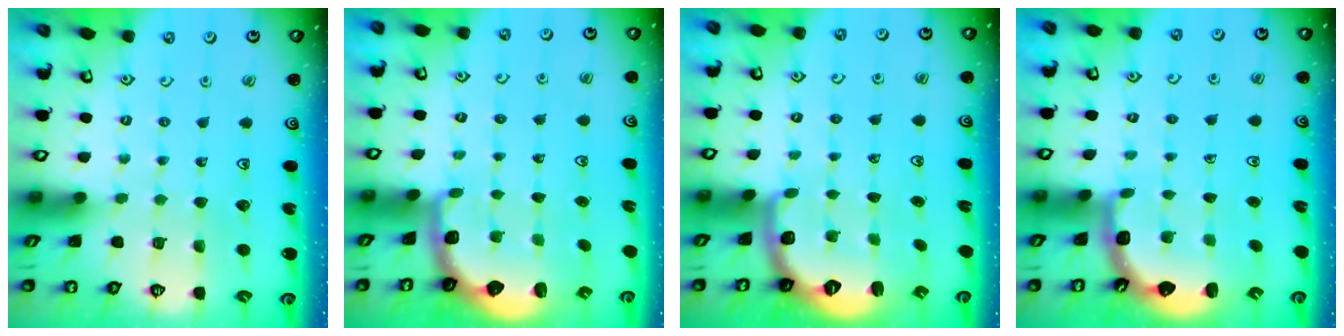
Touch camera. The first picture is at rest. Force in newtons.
{"total": 2.6, "press": 2.0, "slide": 1.7}
{"total": 2.7, "press": 1.6, "slide": 2.1}
{"total": 2.6, "press": 2.3, "slide": 1.3}